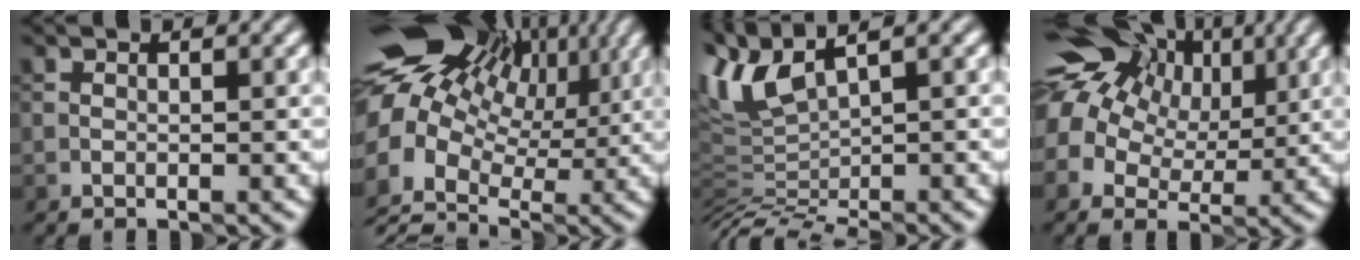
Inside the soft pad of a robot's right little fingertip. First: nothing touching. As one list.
[{"total": 14.2, "force": [1.2, 10.5, 9.5], "torque": [-0.203, 0.018, 0.035]}, {"total": 4.7, "force": [0.5, 1.4, 4.5], "torque": [-0.082, 0.000, 0.014]}, {"total": 15.5, "force": [6.4, 11.5, 8.2], "torque": [-0.184, 0.055, 0.098]}]